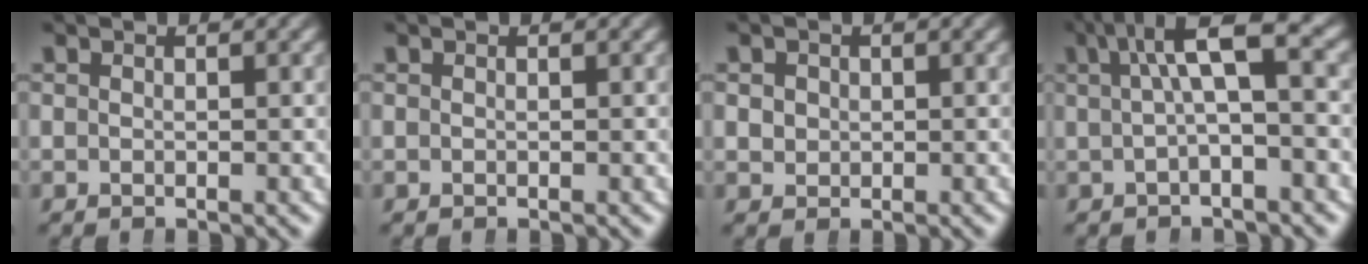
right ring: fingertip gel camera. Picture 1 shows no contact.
{"total": 0.0}
{"total": 1.5, "force": [0.1, 1.4, 0.3], "torque": [-0.014, -0.010, 0.013]}
{"total": 4.9, "force": [0.9, 1.2, 4.7], "torque": [-0.070, 0.022, 0.007]}